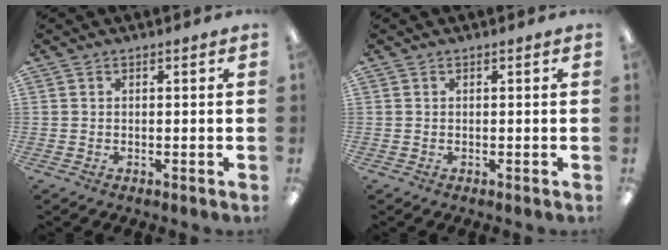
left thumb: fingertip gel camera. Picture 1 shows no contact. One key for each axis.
{"total": 0.0}